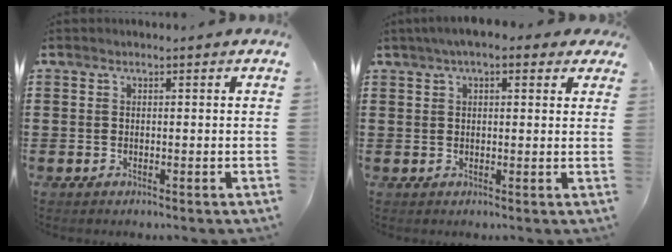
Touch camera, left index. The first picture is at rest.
{"total": 3.7, "force": [2.2, 1.1, 2.7], "torque": [-0.059, 0.008, 0.040]}